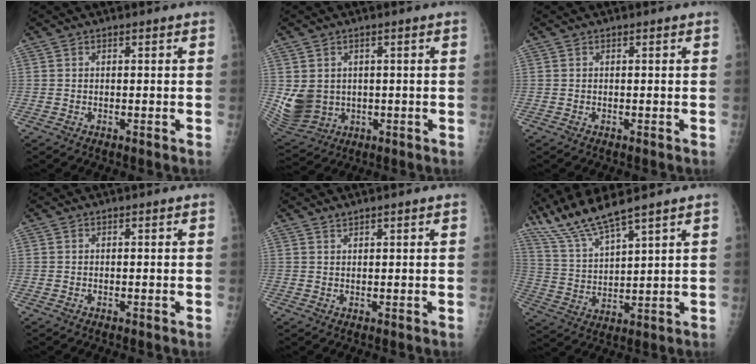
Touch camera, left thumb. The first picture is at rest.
{"total": 7.8, "force": [0.6, 6.6, 4.0], "torque": [-0.071, -0.015, 0.034]}
{"total": 0.0}
{"total": 0.0}
{"total": 1.3, "force": [1.2, 0.1, 0.5], "torque": [-0.005, -0.004, 0.024]}
{"total": 10.5, "force": [8.7, 0.7, 5.7], "torque": [-0.120, -0.038, 0.183]}